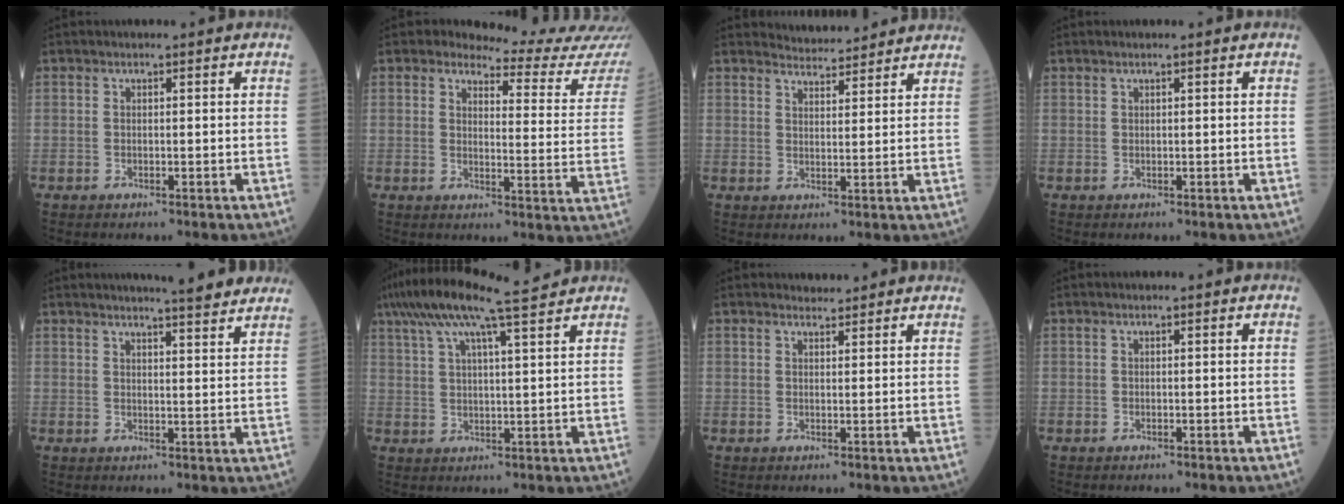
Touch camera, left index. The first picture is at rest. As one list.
[{"total": 14.7, "force": [14.5, 0.7, 2.6], "torque": [-0.020, -0.102, 0.141]}, {"total": 5.5, "force": [5.4, 0.8, 0.1], "torque": [-0.009, 0.015, 0.072]}, {"total": 0.0}, {"total": 8.9, "force": [8.1, 0.3, 3.8], "torque": [-0.046, -0.005, 0.084]}, {"total": 12.6, "force": [10.1, -0.4, 7.5], "torque": [-0.143, 0.034, 0.157]}, {"total": 1.6, "force": [1.5, 0.4, -0.2], "torque": [-0.006, 0.006, 0.024]}, {"total": 0.0}]